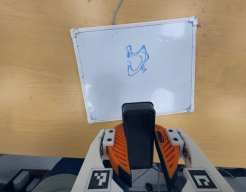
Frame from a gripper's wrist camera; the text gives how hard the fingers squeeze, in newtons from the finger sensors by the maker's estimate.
{"total": 9.4, "left": 9.5, "right": 9.4}